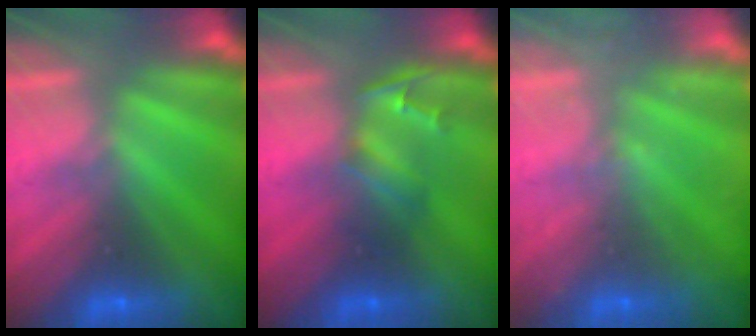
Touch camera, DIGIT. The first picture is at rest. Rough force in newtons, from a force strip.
{"total": 2.4}
{"total": 2.4}